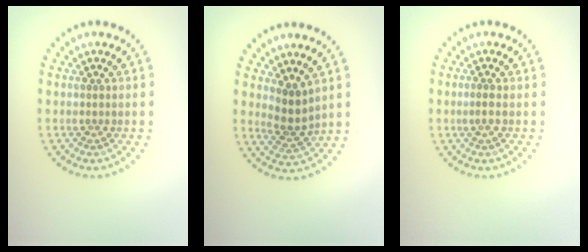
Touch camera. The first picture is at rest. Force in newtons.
{"total": 2.5, "press": 1.9, "slide": 1.6}
{"total": 0.9, "press": 0.8, "slide": 0.5}